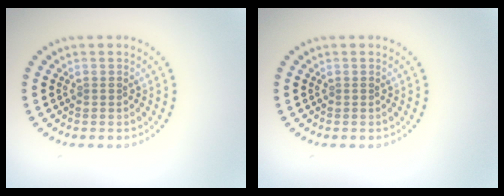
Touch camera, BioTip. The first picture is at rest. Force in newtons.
{"total": 0.0}